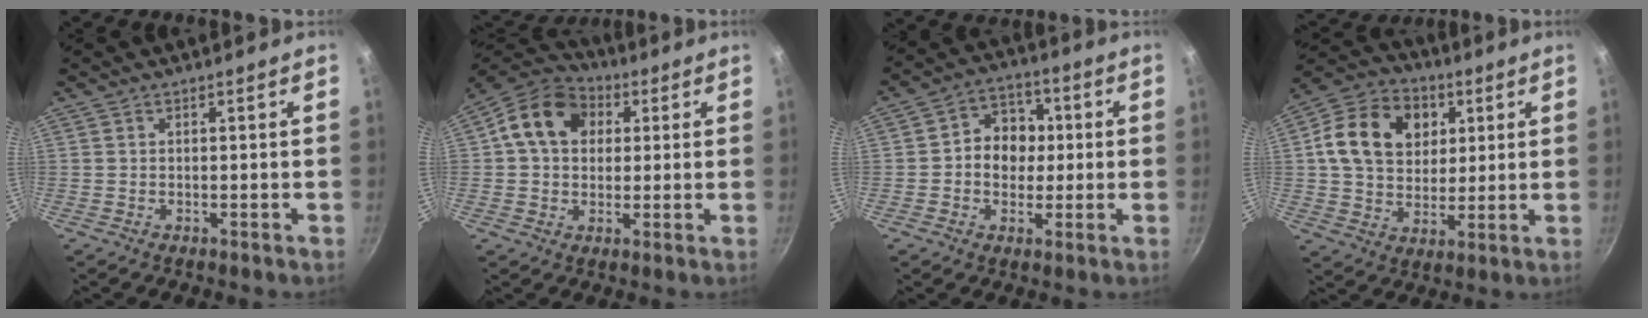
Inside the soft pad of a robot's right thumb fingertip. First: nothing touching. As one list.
[{"total": 13.6, "force": [3.2, 10.7, 7.7], "torque": [-0.108, 0.022, 0.035]}, {"total": 9.3, "force": [0.4, 7.9, 5.0], "torque": [-0.032, 0.014, -0.006]}, {"total": 17.1, "force": [4.6, 13.2, 9.9], "torque": [-0.149, 0.005, 0.068]}]